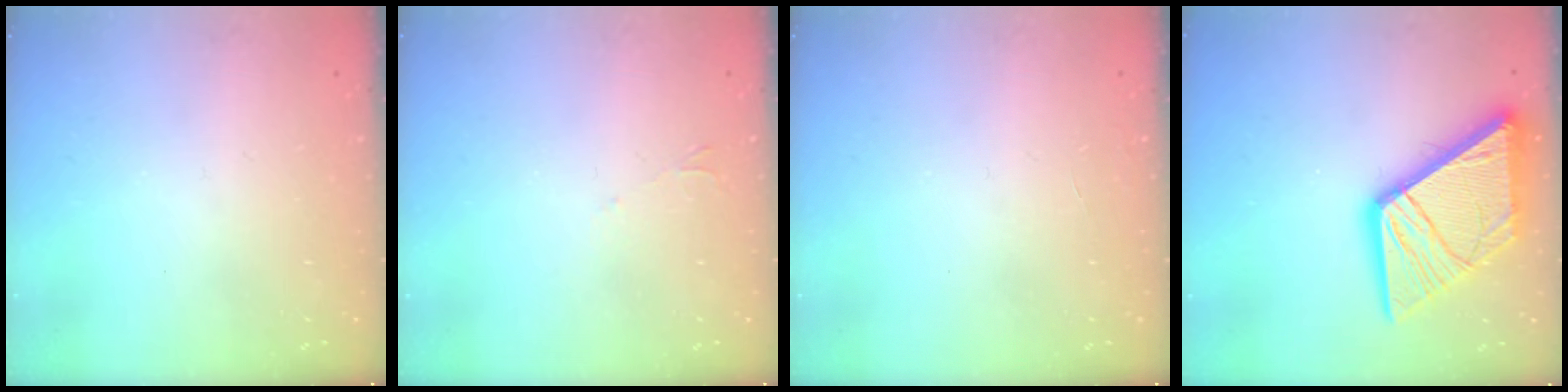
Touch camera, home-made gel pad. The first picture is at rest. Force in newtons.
{"total": 2.2, "press": 2.2, "slide": 0.4}
{"total": 0.0}
{"total": 19.4, "press": 19.2, "slide": 2.2}